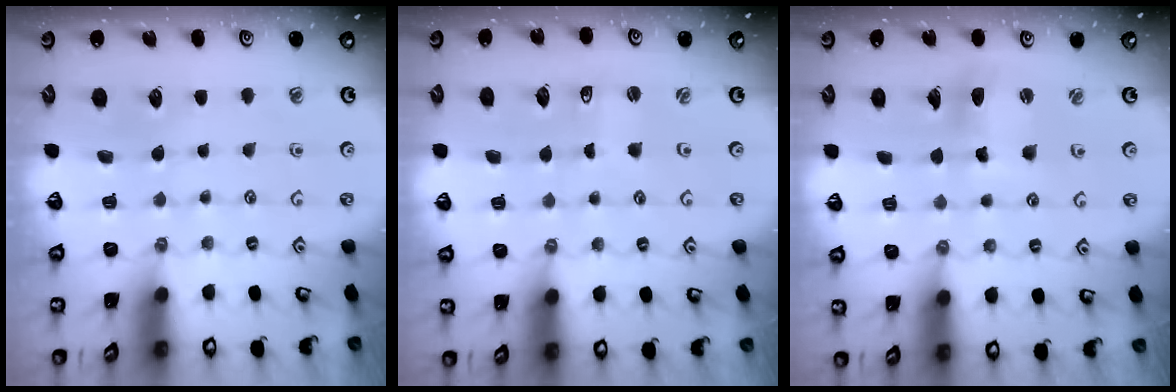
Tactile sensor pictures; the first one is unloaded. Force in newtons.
{"total": 1.4, "press": 1.4, "slide": 0.1}
{"total": 8.2, "press": 8.1, "slide": 1.3}